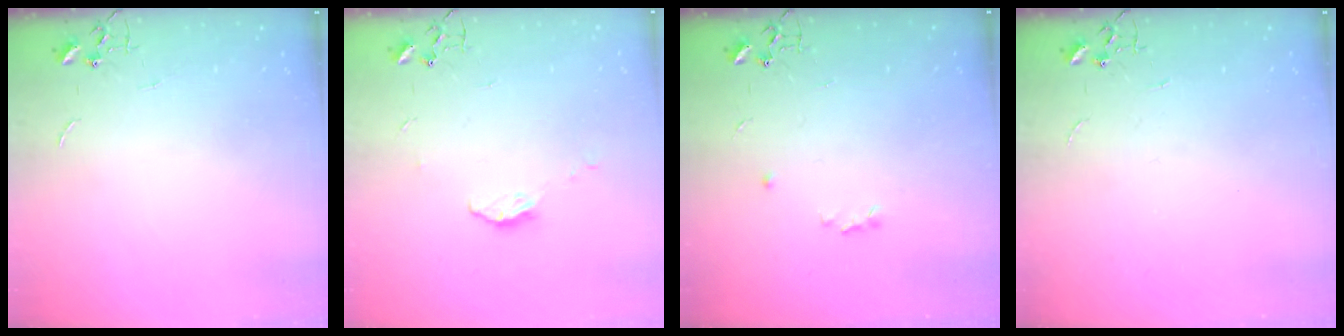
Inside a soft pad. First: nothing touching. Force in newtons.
{"total": 5.4, "press": 5.4, "slide": 0.2}
{"total": 3.1, "press": 3.1, "slide": 0.5}
{"total": 0.0}